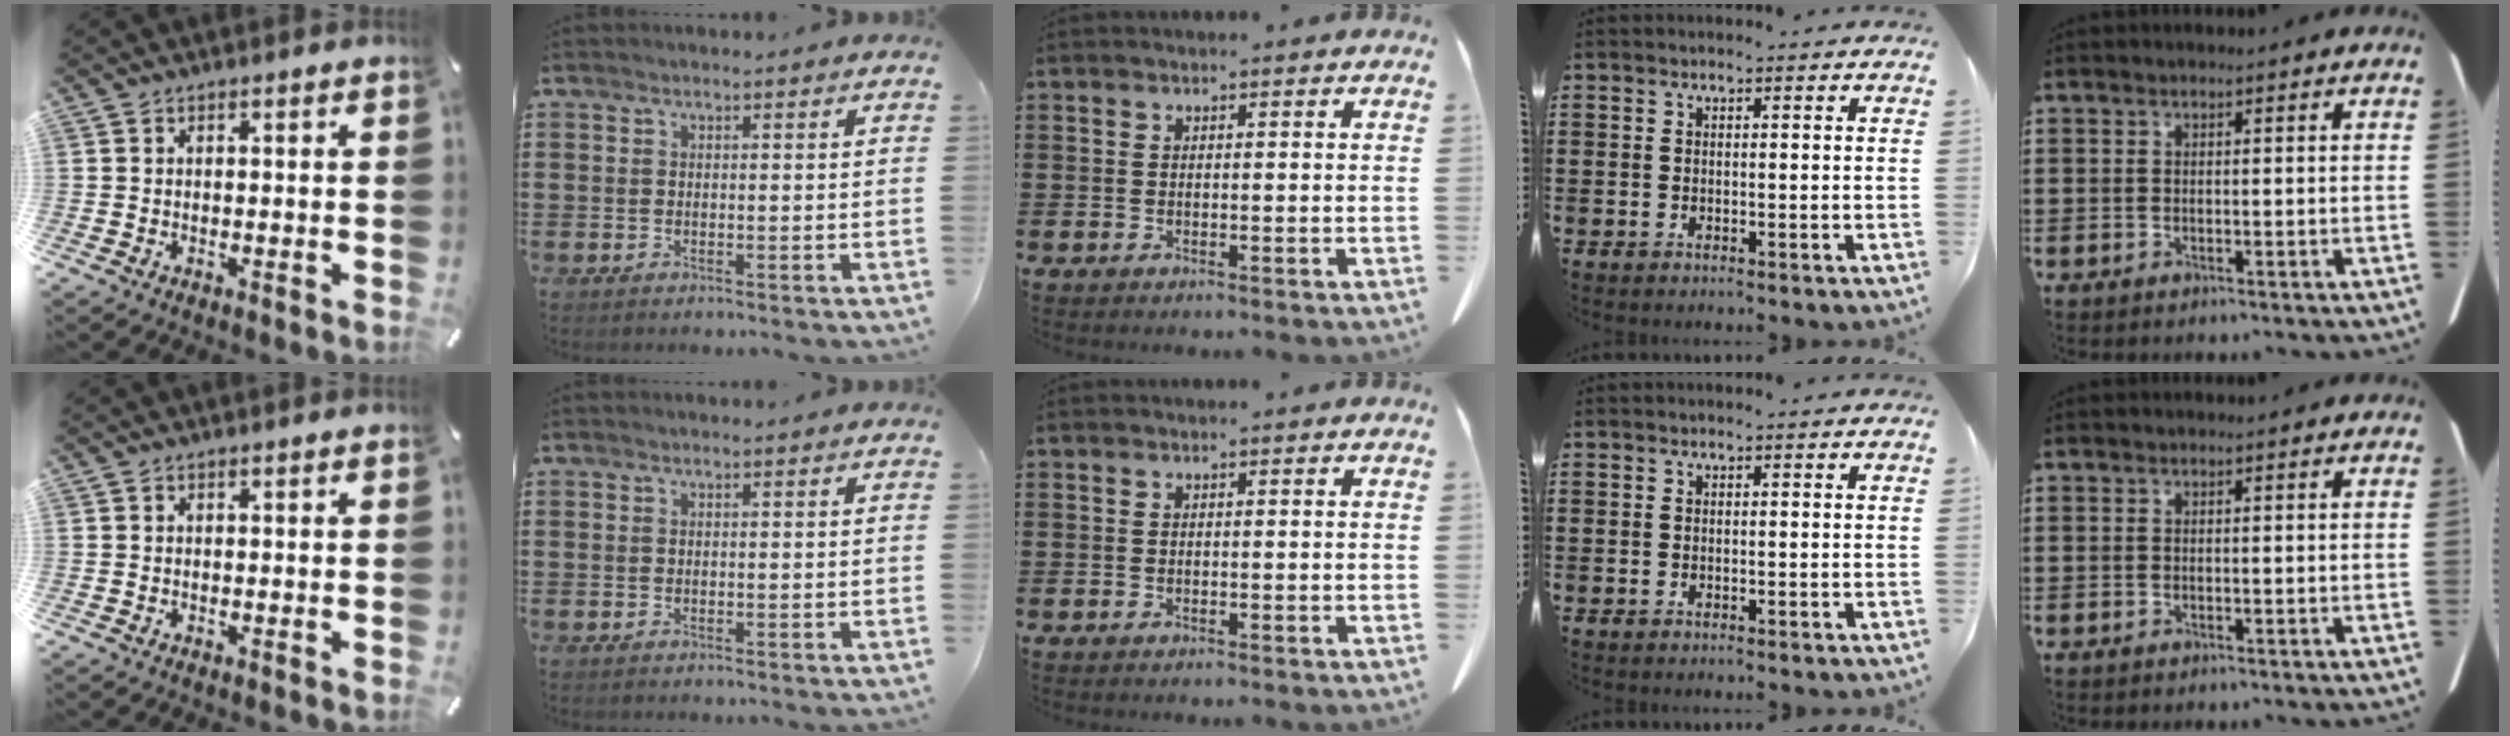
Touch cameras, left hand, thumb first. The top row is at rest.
{}